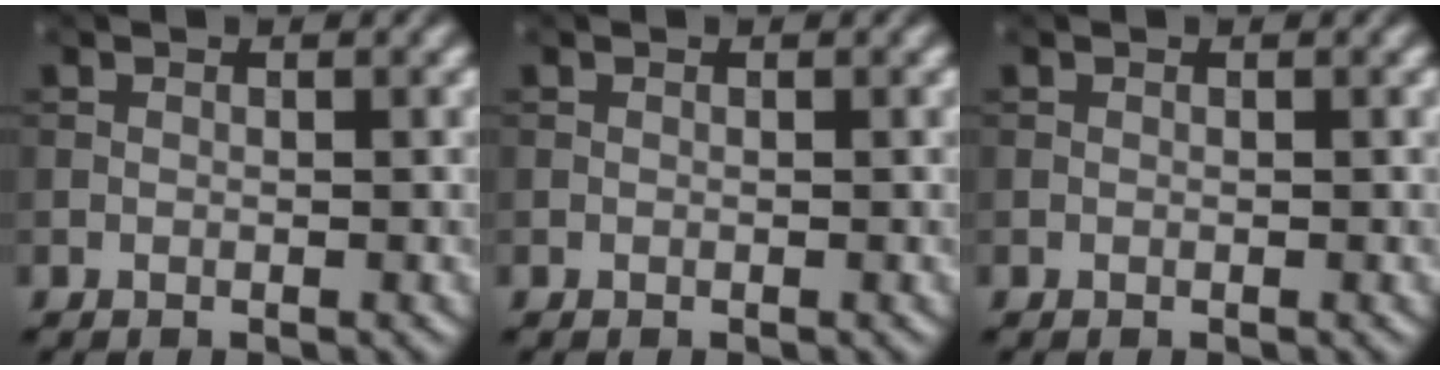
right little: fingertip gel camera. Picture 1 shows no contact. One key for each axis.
{"total": 0.0}
{"total": 0.0}